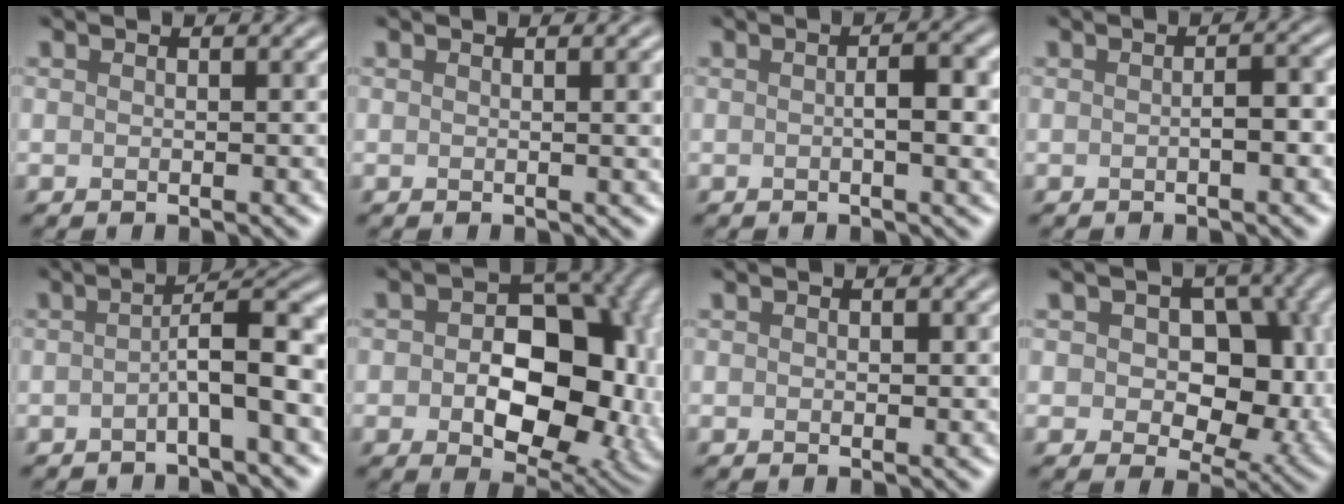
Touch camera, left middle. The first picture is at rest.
{"total": 1.7, "force": [0.3, 0.5, 1.6], "torque": [-0.016, 0.004, 0.003]}
{"total": 3.3, "force": [-0.1, 0.8, 3.2], "torque": [-0.050, 0.002, -0.001]}
{"total": 2.1, "force": [-0.6, 0.6, 1.9], "torque": [-0.029, 0.005, -0.007]}
{"total": 5.5, "force": [-1.0, 1.1, 5.3], "torque": [-0.081, 0.020, -0.023]}
{"total": 14.1, "force": [-0.7, 9.4, 10.5], "torque": [-0.131, -0.010, 0.002]}
{"total": 0.5, "force": [0.1, 0.5, 0.3], "torque": [-0.003, -0.001, 0.000]}
{"total": 8.2, "force": [0.8, 5.6, 5.9], "torque": [-0.075, -0.008, 0.010]}